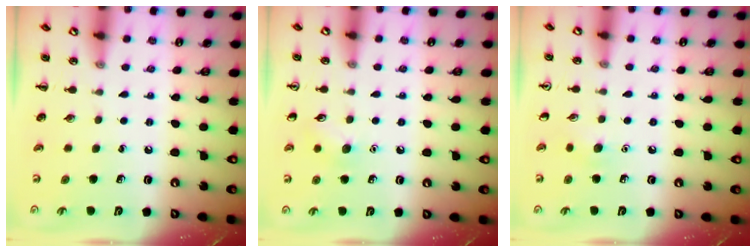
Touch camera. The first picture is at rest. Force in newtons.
{"total": 5.9, "press": 5.6, "slide": 1.9}
{"total": 4.8, "press": 4.7, "slide": 1.2}